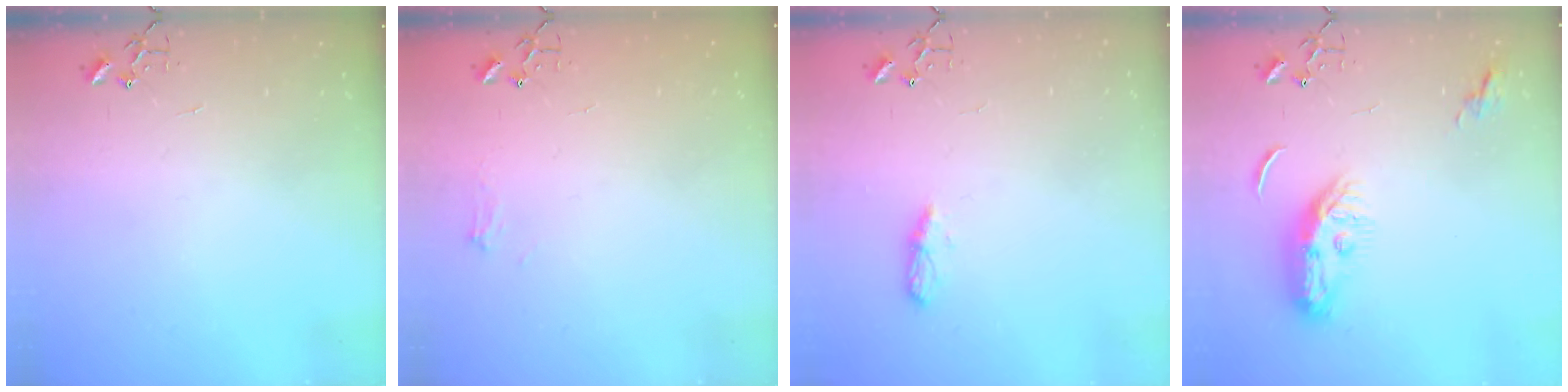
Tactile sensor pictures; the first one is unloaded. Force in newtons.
{"total": 5.3, "press": 5.3, "slide": 0.6}
{"total": 5.1, "press": 5.1, "slide": 0.5}
{"total": 9.3, "press": 9.2, "slide": 1.2}